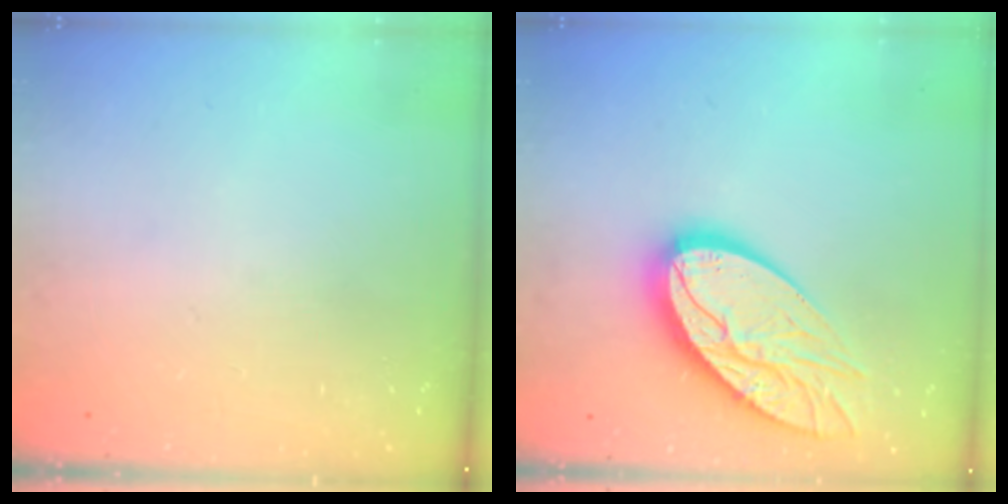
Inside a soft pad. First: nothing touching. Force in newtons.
{"total": 18.9, "press": 18.8, "slide": 1.4}